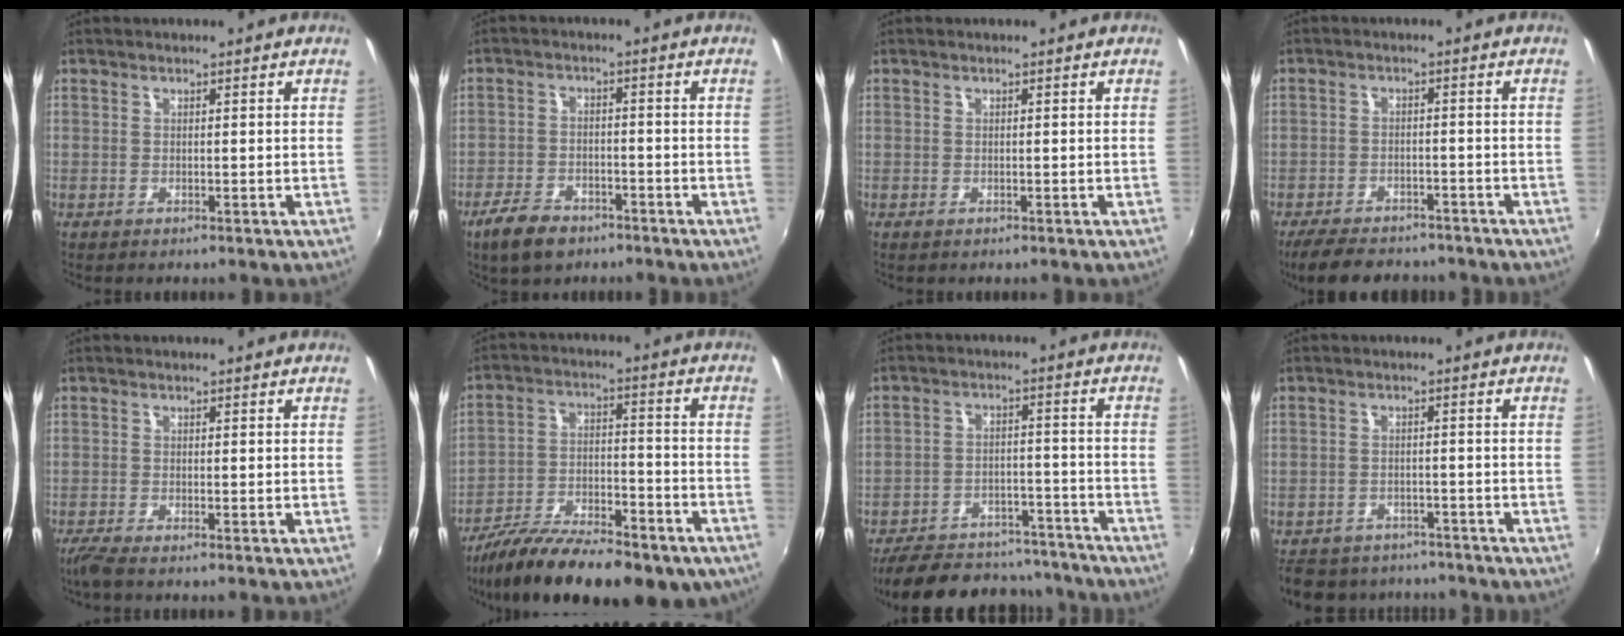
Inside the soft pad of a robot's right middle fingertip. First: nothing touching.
{"total": 7.9, "force": [-5.6, 3.9, 3.9], "torque": [-0.108, -0.007, -0.100]}
{"total": 0.0}
{"total": 11.3, "force": [-9.2, 4.5, 4.7], "torque": [-0.110, -0.011, -0.141]}
{"total": 2.3, "force": [-1.8, 0.0, 1.4], "torque": [-0.036, -0.010, -0.039]}
{"total": 24.4, "force": [-17.8, 8.5, 14.3], "torque": [-0.248, -0.039, -0.261]}
{"total": 23.2, "force": [-19.7, 8.8, 8.5], "torque": [-0.183, 0.026, -0.255]}
{"total": 12.5, "force": [-10.6, 5.6, 3.8], "torque": [-0.095, 0.006, -0.147]}